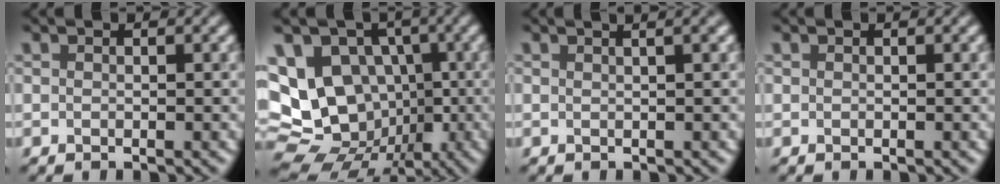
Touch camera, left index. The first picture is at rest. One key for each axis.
{"total": 13.7, "fx": -0.3, "fy": 11.5, "fz": 7.4, "tx": -0.145, "ty": -0.009, "tz": -0.011}
{"total": 2.9, "fx": 1.4, "fy": 1.2, "fz": 2.3, "tx": -0.011, "ty": 0.019, "tz": -0.005}
{"total": 0.0}